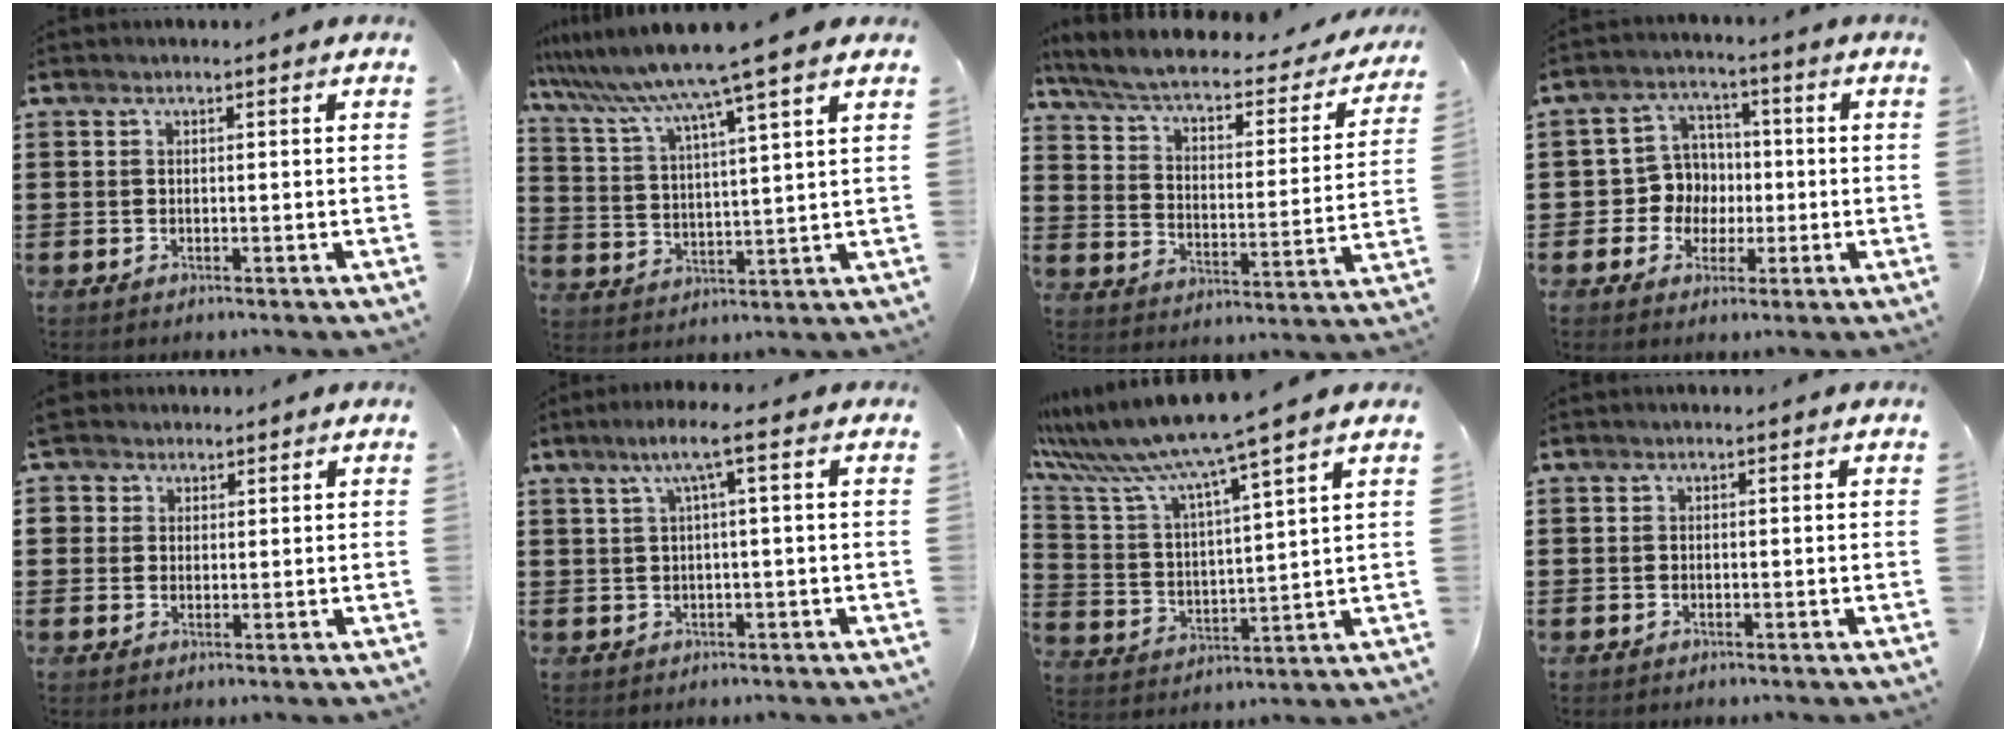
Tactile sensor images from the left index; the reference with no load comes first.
{"total": 8.7, "force": [7.2, -1.7, 4.6], "torque": [-0.117, -0.049, 0.114]}
{"total": 5.4, "force": [4.1, 1.1, 3.2], "torque": [-0.081, -0.030, 0.064]}
{"total": 6.5, "force": [-0.2, 6.3, 1.7], "torque": [-0.056, 0.017, -0.002]}
{"total": 3.1, "force": [2.0, 2.4, 0.0], "torque": [-0.008, 0.010, 0.036]}
{"total": 4.3, "force": [1.2, -0.1, 4.2], "torque": [-0.083, 0.002, 0.015]}
{"total": 8.4, "force": [7.2, -0.7, 4.3], "torque": [-0.116, -0.056, 0.113]}
{"total": 0.0}